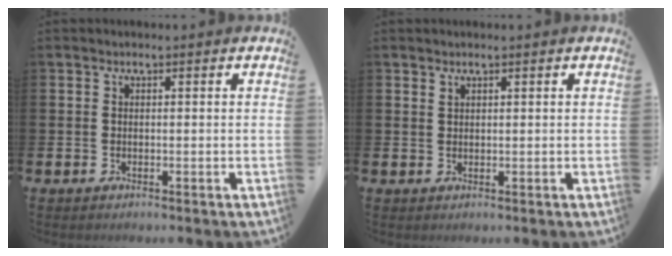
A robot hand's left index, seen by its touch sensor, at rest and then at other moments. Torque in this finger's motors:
{"motor_torque": [-0.21, 0.05, -0.02, -0.01]}